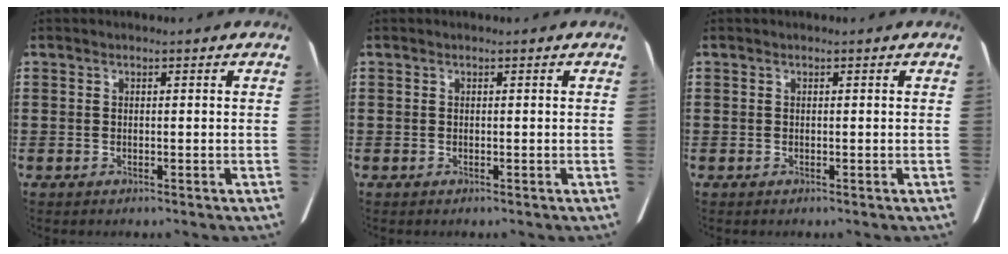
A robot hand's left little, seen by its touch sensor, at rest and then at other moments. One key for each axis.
{"total": 0.0}
{"total": 0.0}